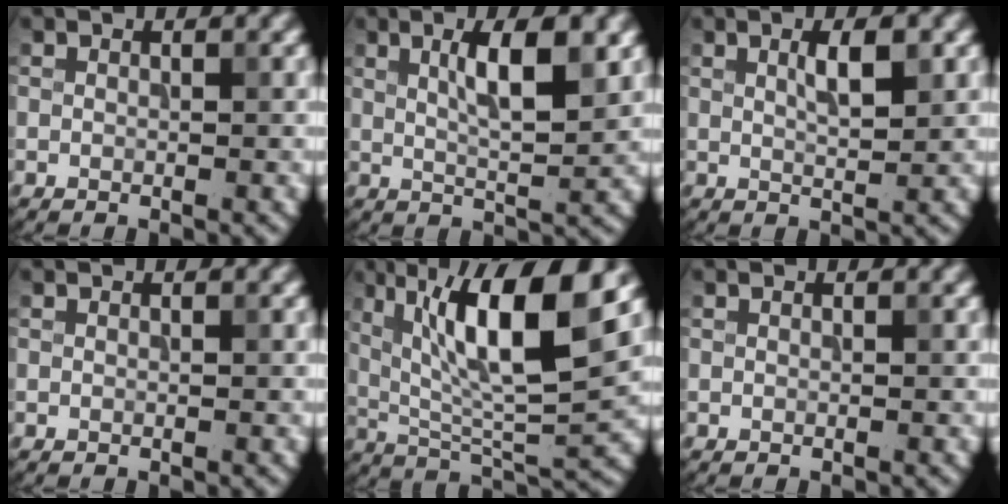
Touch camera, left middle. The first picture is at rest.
{"total": 4.8, "force": [1.7, 1.0, 4.4], "torque": [-0.071, -0.001, 0.036]}
{"total": 2.2, "force": [0.8, 0.4, 2.0], "torque": [-0.030, 0.004, 0.019]}
{"total": 0.0}
{"total": 10.8, "force": [4.1, 2.5, 9.6], "torque": [-0.165, 0.000, 0.085]}
{"total": 0.0}